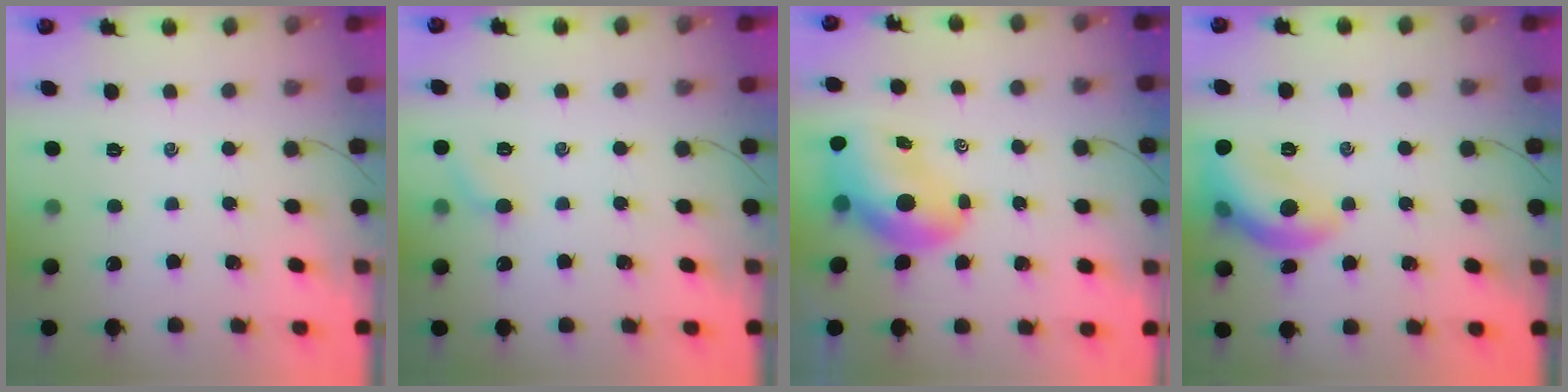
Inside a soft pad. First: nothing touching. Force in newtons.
{"total": 4.7, "press": 4.5, "slide": 1.5}
{"total": 9.4, "press": 8.9, "slide": 2.9}
{"total": 12.7, "press": 12.7, "slide": 1.0}